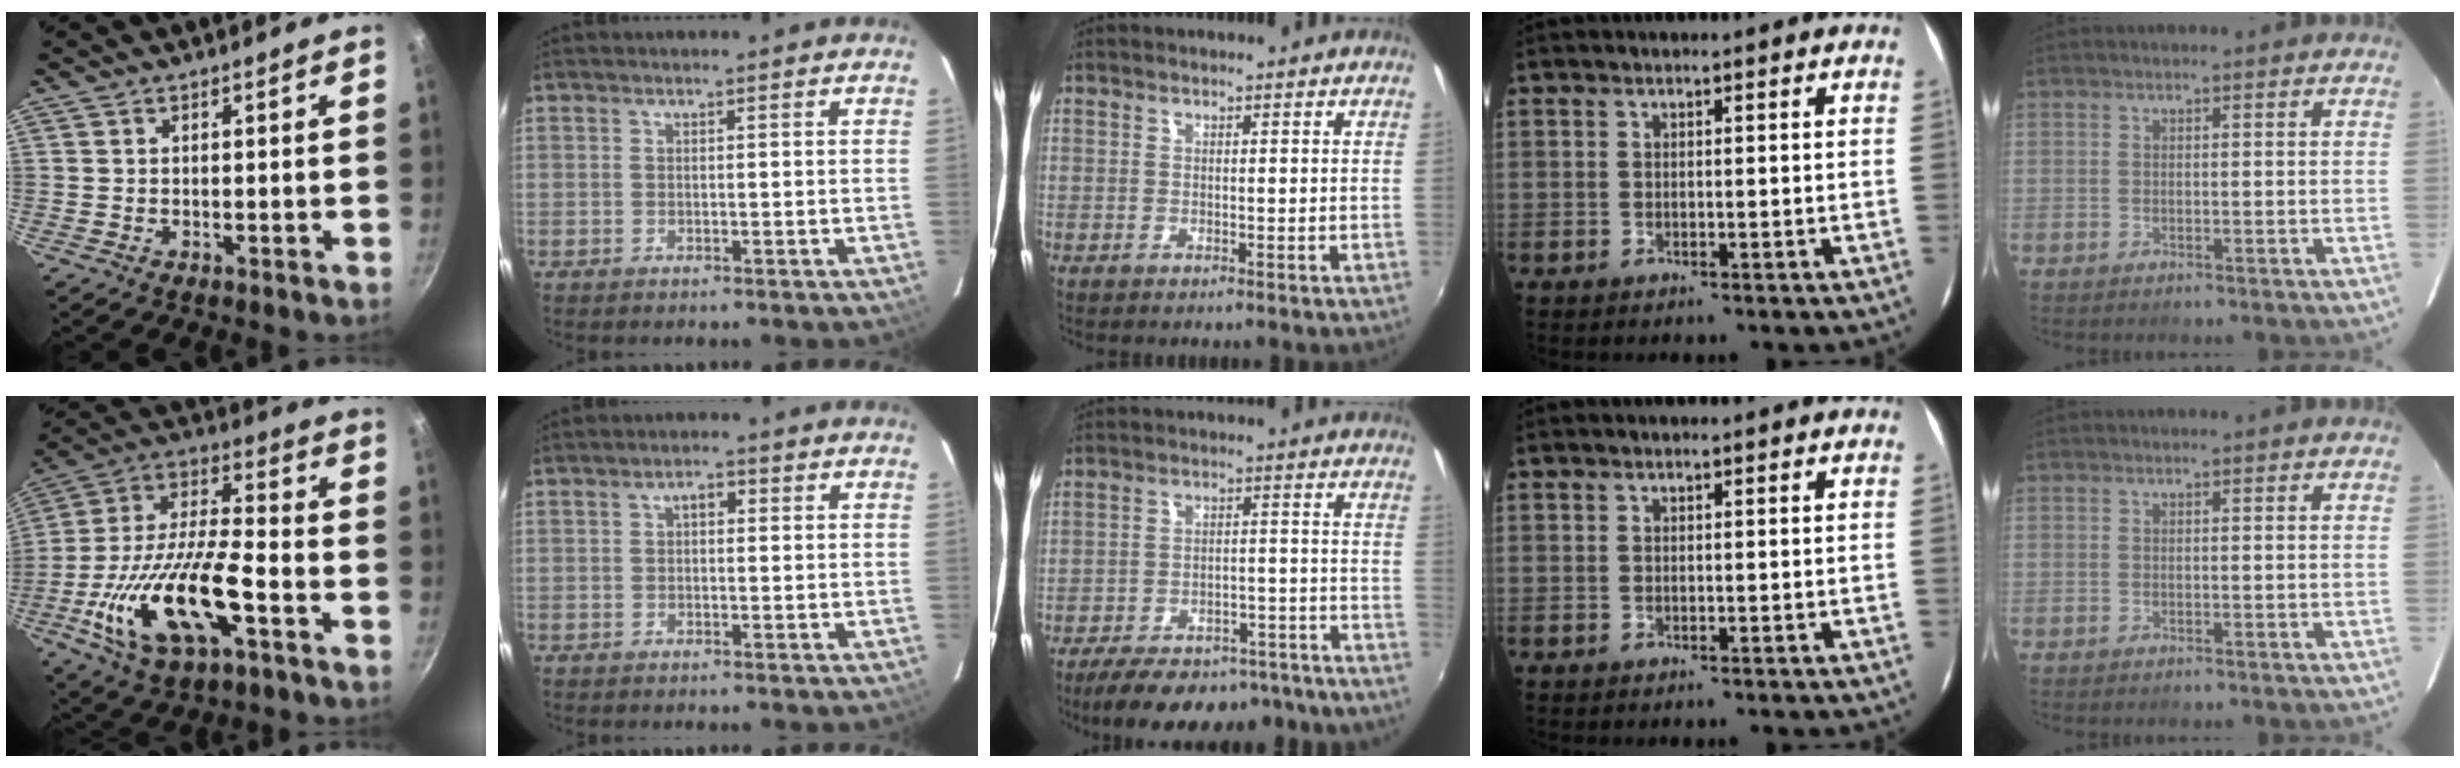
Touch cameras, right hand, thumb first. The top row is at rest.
{"thumb": {"total": 21.3, "force": [-7.8, 8.6, 17.9], "torque": [-0.338, 0.027, -0.146]}, "index": {"total": 2.3, "force": [0.4, 1.5, 1.7], "torque": [-0.028, 0.010, 0.006]}, "middle": {"total": 24.9, "force": [-22.4, 5.1, 9.4], "torque": [-0.154, 0.002, -0.284]}}